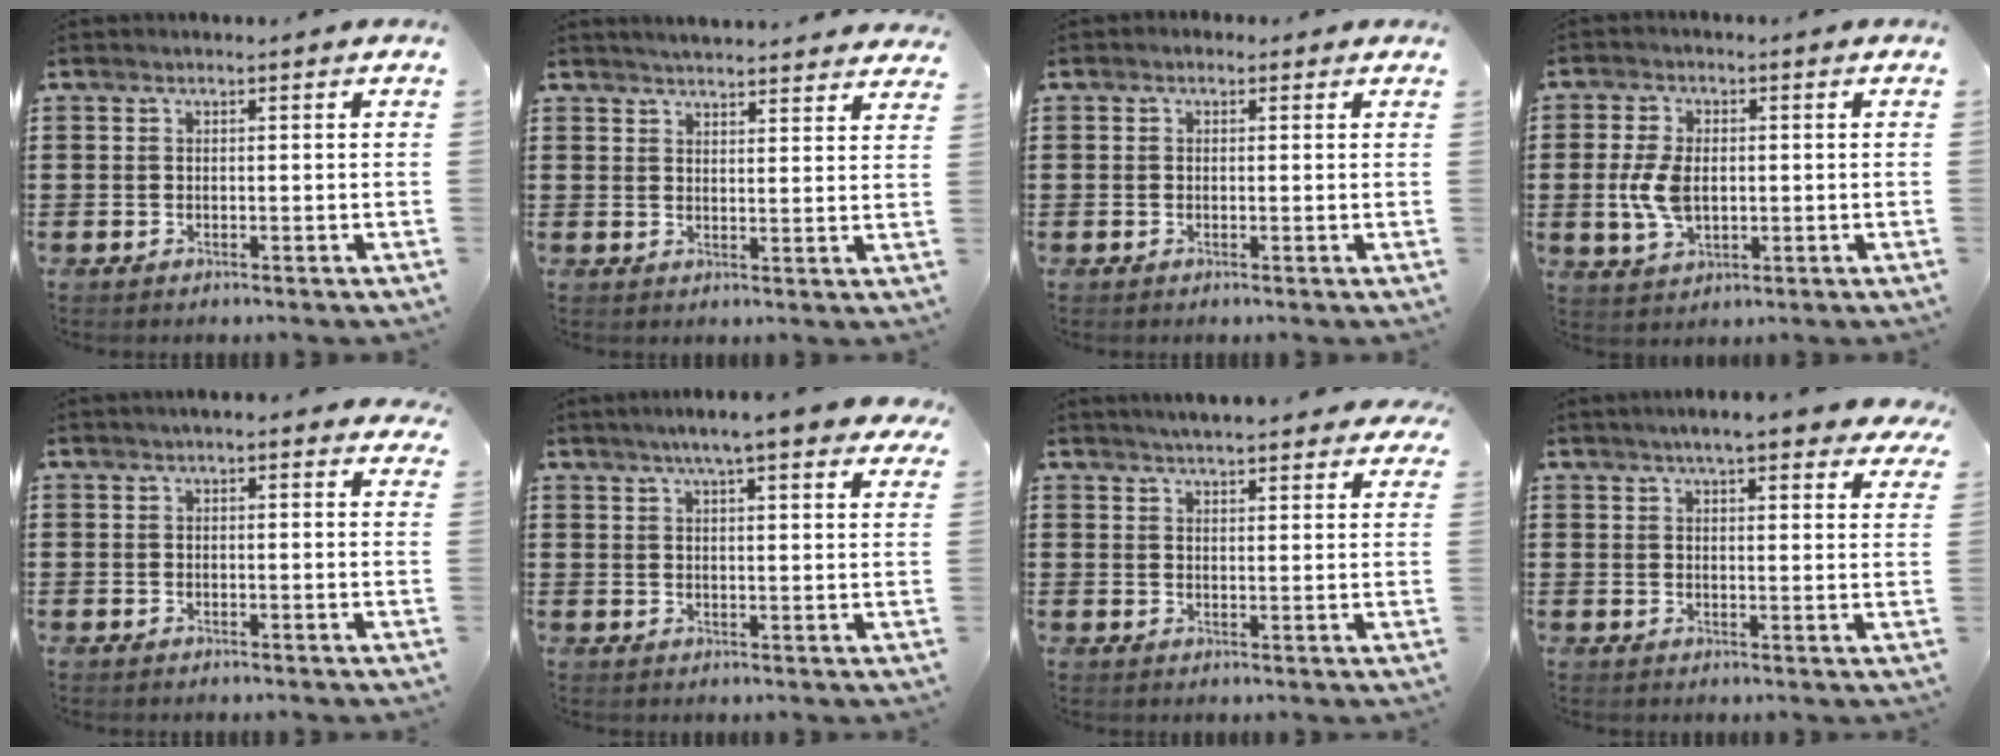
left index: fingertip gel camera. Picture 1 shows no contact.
{"total": 3.3, "force": [3.3, -0.2, 0.3], "torque": [-0.016, -0.014, 0.059]}
{"total": 0.8, "force": [0.0, 0.6, 0.4], "torque": [-0.009, 0.004, -0.001]}
{"total": 6.4, "force": [0.0, 3.9, 5.1], "torque": [-0.135, -0.002, -0.010]}
{"total": 1.6, "force": [1.1, 0.6, 1.0], "torque": [-0.022, 0.007, 0.020]}
{"total": 6.2, "force": [5.0, 0.4, 3.6], "torque": [-0.075, -0.006, 0.086]}
{"total": 3.9, "force": [3.8, 0.4, 0.8], "torque": [-0.028, -0.008, 0.070]}
{"total": 5.6, "force": [4.6, 0.8, 3.0], "torque": [-0.064, -0.007, 0.081]}